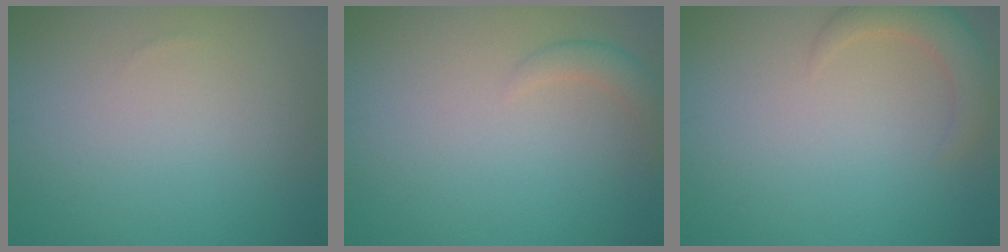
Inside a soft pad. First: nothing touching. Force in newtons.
{"total": 1.5, "press": 1.5, "slide": 0.1}
{"total": 2.9, "press": 2.9, "slide": 0.3}